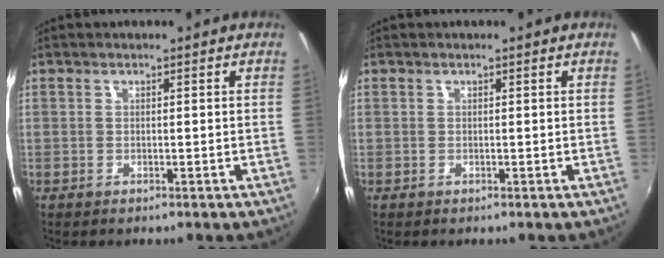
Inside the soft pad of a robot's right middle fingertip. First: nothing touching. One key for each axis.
{"total": 0.0}